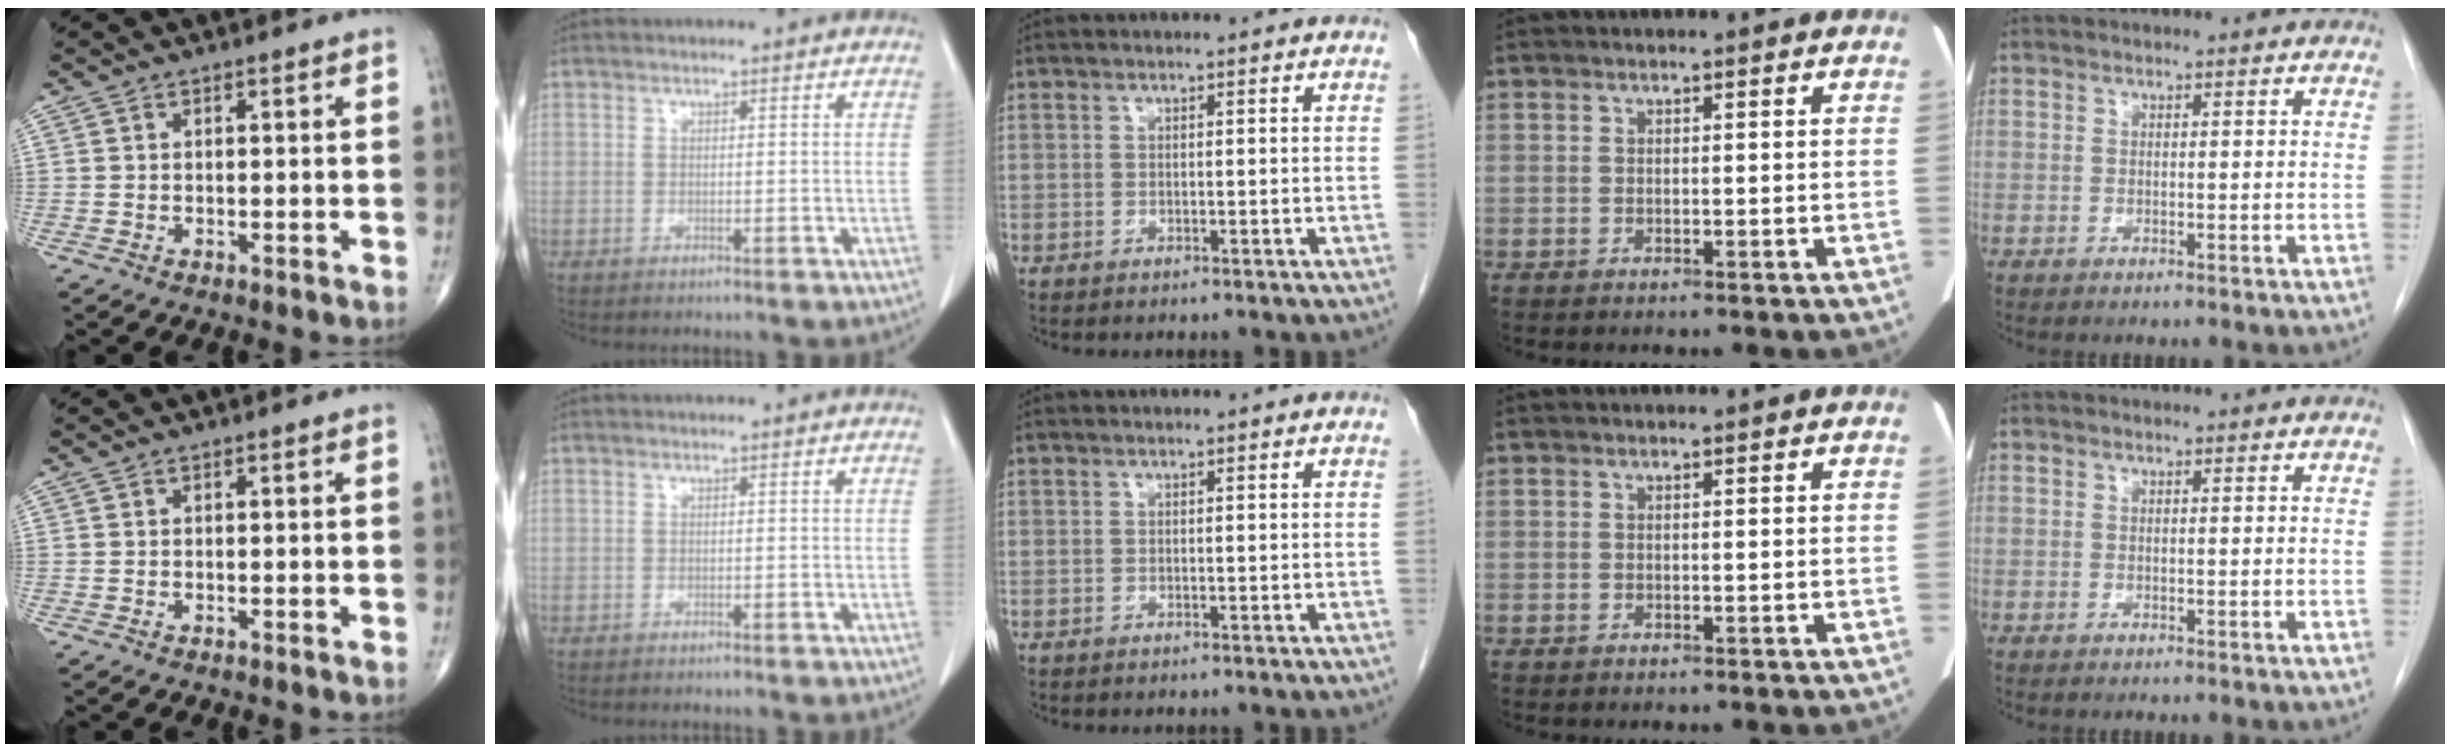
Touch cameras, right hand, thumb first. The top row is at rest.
{}